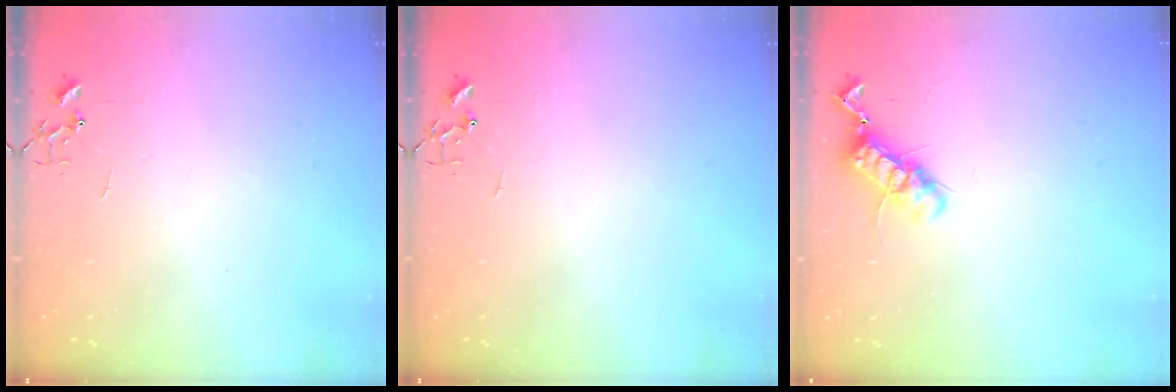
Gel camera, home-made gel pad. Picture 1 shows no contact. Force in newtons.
{"total": 0.0}
{"total": 11.7, "press": 11.7, "slide": 0.9}